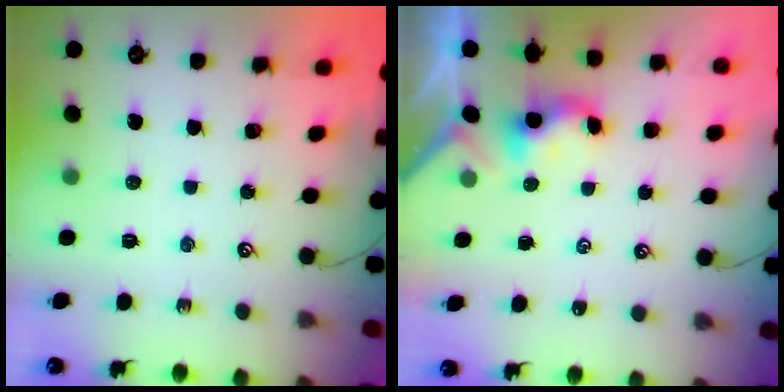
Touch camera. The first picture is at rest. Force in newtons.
{"total": 1.1, "press": 1.0, "slide": 0.2}